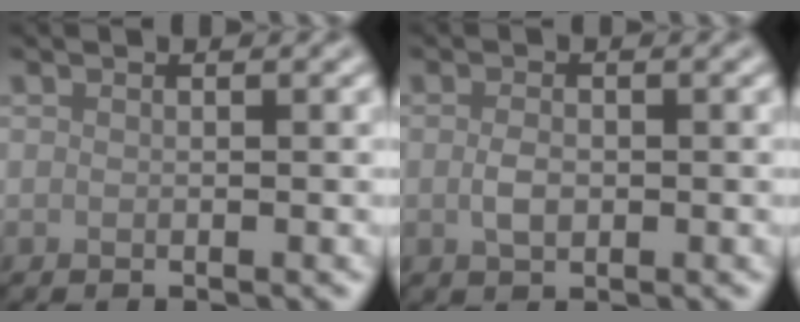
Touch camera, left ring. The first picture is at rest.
{"total": 1.7, "force": [-0.1, 1.1, 1.4], "torque": [-0.030, 0.001, -0.003]}